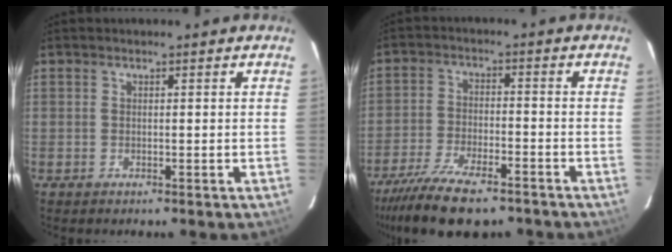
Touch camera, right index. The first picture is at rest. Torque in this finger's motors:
{"motor_torque": [1.39, -0.75, 0.52, 0.08]}